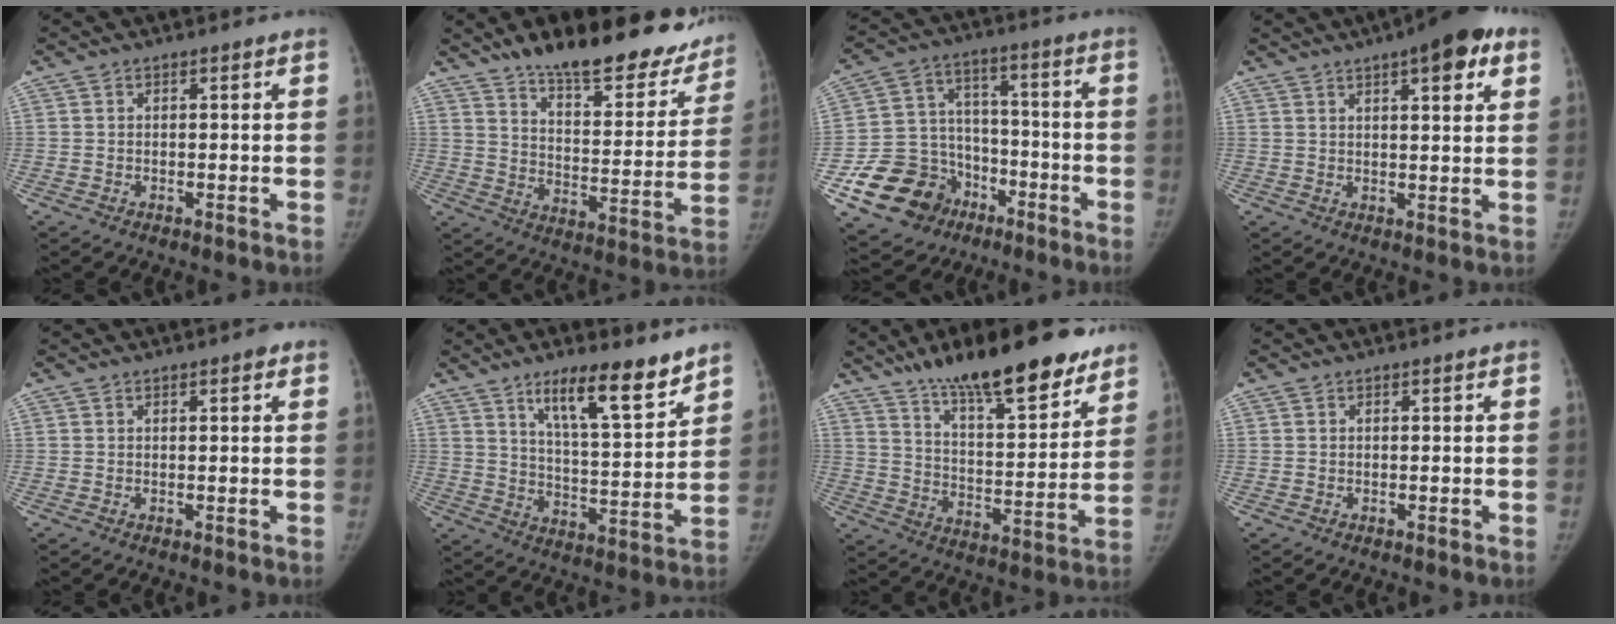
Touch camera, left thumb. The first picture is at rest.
{"total": 25.1, "force": [19.7, 9.1, 12.7], "torque": [-0.139, -0.094, 0.274]}
{"total": 16.4, "force": [-8.0, 13.4, 5.0], "torque": [-0.067, 0.085, -0.122]}
{"total": 11.0, "force": [5.7, 3.3, 8.8], "torque": [-0.099, -0.007, 0.072]}
{"total": 1.2, "force": [0.6, 0.5, 1.0], "torque": [-0.011, 0.001, 0.004]}
{"total": 14.0, "force": [9.8, 3.3, 9.5], "torque": [-0.128, -0.068, 0.165]}
{"total": 23.1, "force": [16.7, 6.5, 14.7], "torque": [-0.190, -0.069, 0.263]}
{"total": 0.0}